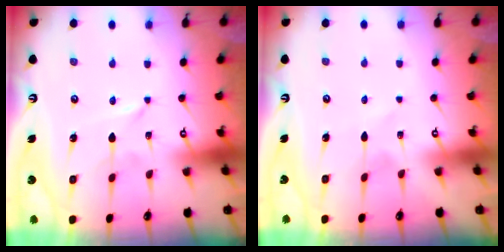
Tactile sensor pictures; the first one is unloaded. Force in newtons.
{"total": 2.2, "press": 2.2, "slide": 0.3}